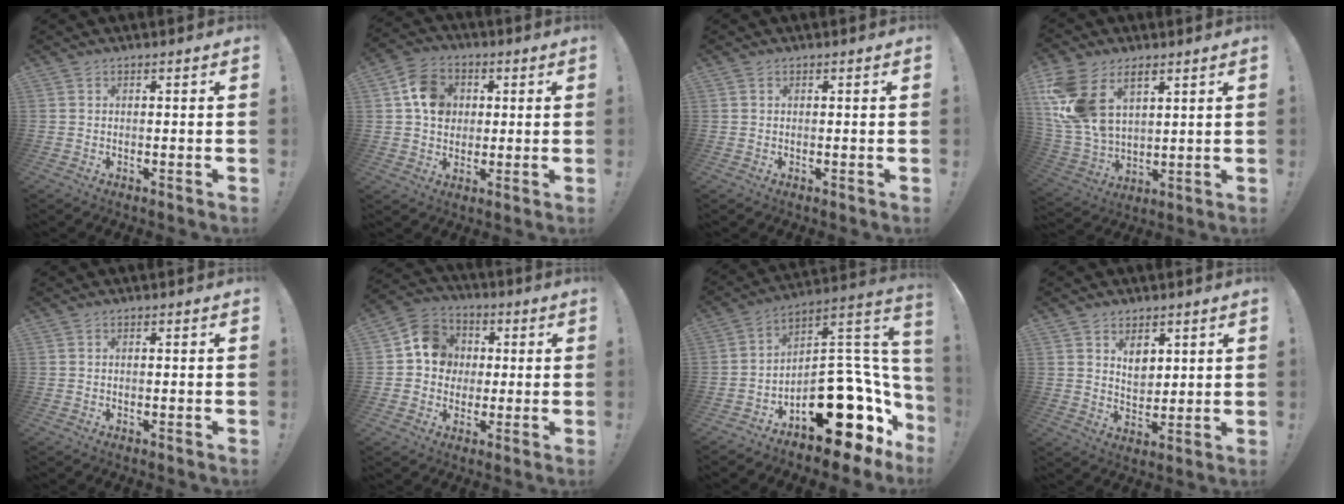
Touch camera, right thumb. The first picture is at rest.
{"total": 11.6, "force": [2.4, 9.7, 5.9], "torque": [-0.085, 0.007, 0.048]}
{"total": 0.0}
{"total": 16.1, "force": [7.9, 10.2, 9.6], "torque": [-0.209, -0.039, 0.152]}
{"total": 0.0}
{"total": 11.7, "force": [1.3, 10.7, 4.7], "torque": [-0.055, 0.014, 0.032]}
{"total": 20.3, "force": [-8.1, 10.9, 15.1], "torque": [-0.168, 0.036, -0.120]}
{"total": 6.4, "force": [3.4, 4.7, 2.7], "torque": [-0.042, -0.021, 0.063]}